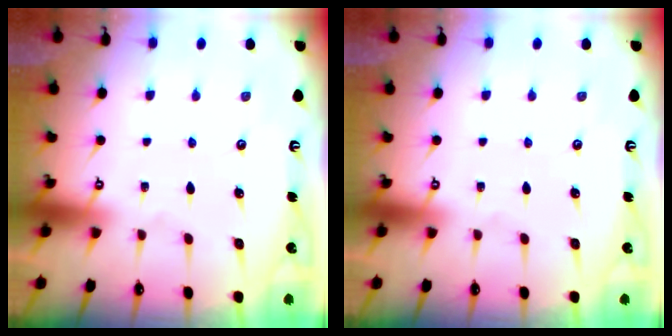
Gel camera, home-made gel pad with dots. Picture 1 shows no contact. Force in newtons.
{"total": 0.0}